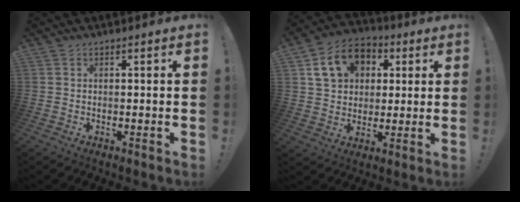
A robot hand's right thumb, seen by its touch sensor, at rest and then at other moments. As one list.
[{"total": 14.0, "force": [5.1, 11.1, 6.9], "torque": [-0.098, -0.008, 0.102]}]